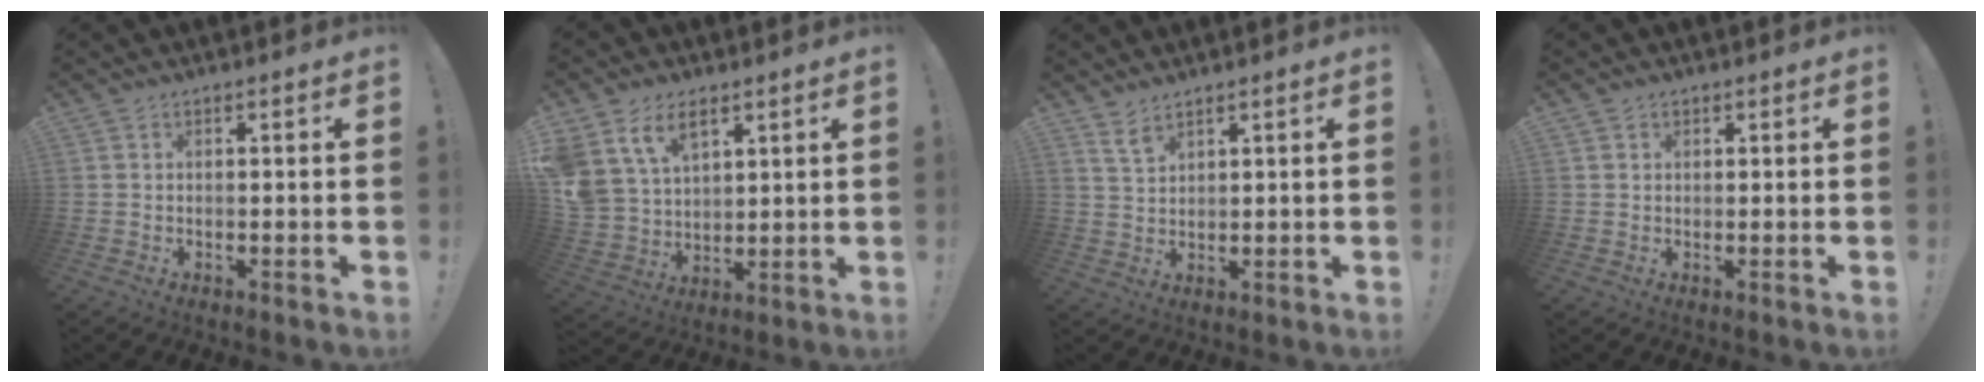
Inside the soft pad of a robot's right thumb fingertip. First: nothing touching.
{"total": 12.2, "force": [7.4, 7.6, 6.1], "torque": [-0.132, -0.033, 0.148]}
{"total": 4.1, "force": [3.5, 1.4, 1.5], "torque": [-0.028, -0.019, 0.064]}
{"total": 1.0, "force": [0.7, 0.7, 0.2], "torque": [0.001, -0.001, 0.012]}